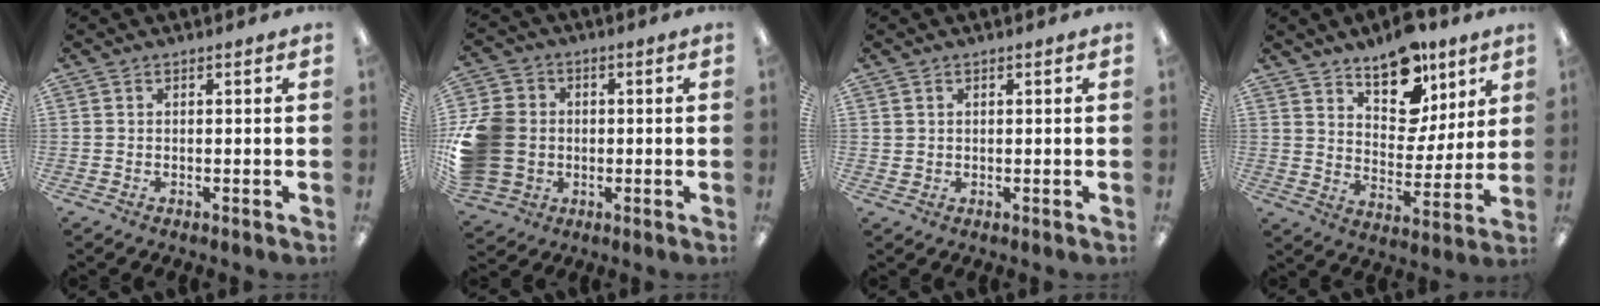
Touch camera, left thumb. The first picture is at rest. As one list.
[{"total": 14.3, "force": [-1.0, 12.3, 7.2], "torque": [-0.155, 0.026, -0.010]}, {"total": 1.3, "force": [0.7, 1.1, -0.1], "torque": [0.000, 0.002, 0.012]}, {"total": 14.4, "force": [10.0, 7.9, 6.8], "torque": [-0.095, -0.055, 0.180]}]